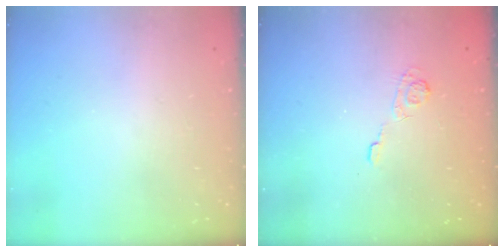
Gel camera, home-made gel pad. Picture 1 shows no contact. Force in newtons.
{"total": 3.7, "press": 3.3, "slide": 1.6}